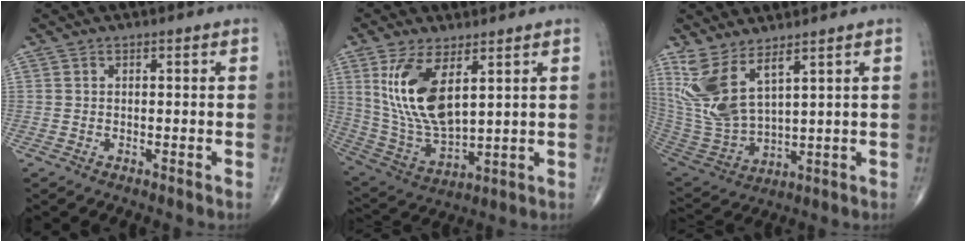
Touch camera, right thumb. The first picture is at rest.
{"total": 14.9, "force": [5.3, 6.6, 12.2], "torque": [-0.241, -0.025, 0.121]}
{"total": 12.1, "force": [6.9, 4.4, 8.9], "torque": [-0.195, -0.041, 0.163]}